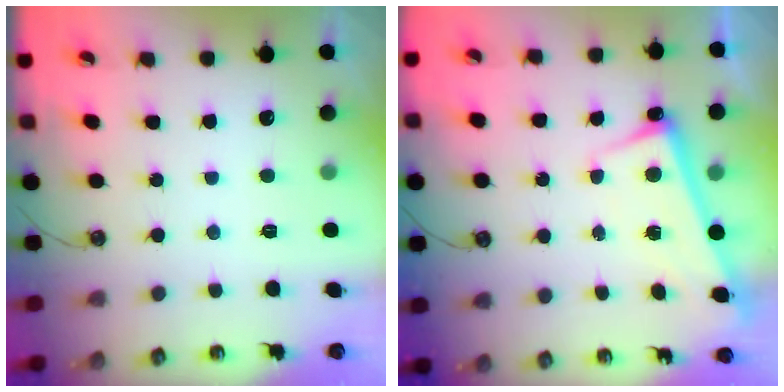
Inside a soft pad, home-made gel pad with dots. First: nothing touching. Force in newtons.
{"total": 2.7, "press": 2.7, "slide": 0.6}